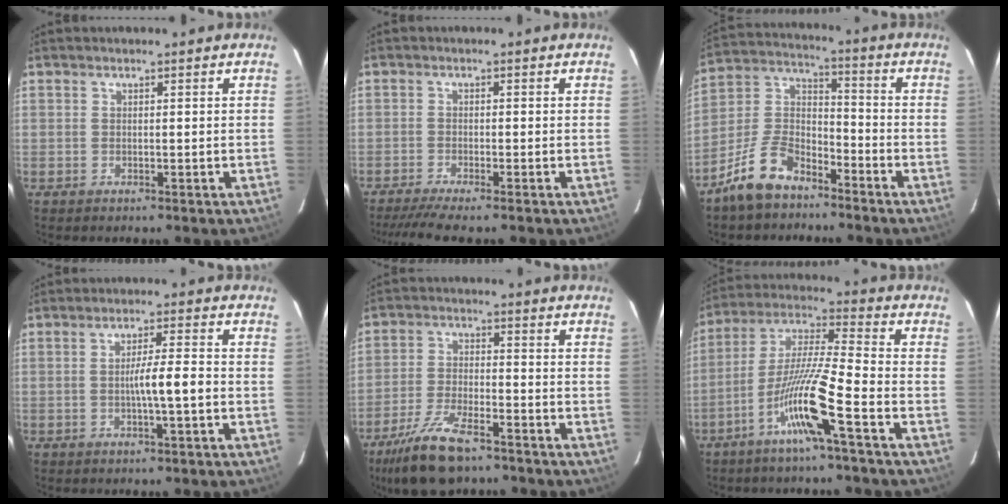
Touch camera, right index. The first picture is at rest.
{"total": 6.2, "force": [-5.2, -0.3, 3.3], "torque": [-0.052, -0.016, -0.086]}
{"total": 10.5, "force": [-7.8, 4.8, 5.1], "torque": [-0.116, 0.015, -0.155]}
{"total": 4.9, "force": [-1.0, -0.2, 4.8], "torque": [-0.081, 0.004, -0.018]}
{"total": 10.8, "force": [-7.9, 2.7, 6.9], "torque": [-0.138, -0.022, -0.144]}
{"total": 12.5, "force": [-6.1, -0.8, 10.9], "torque": [-0.216, -0.005, -0.122]}